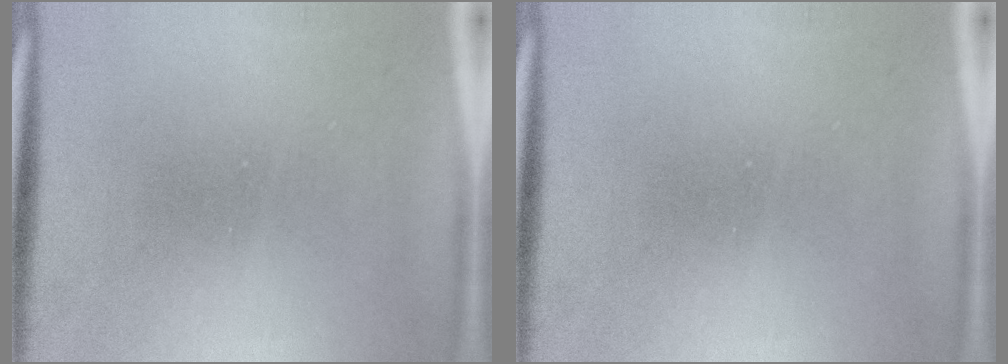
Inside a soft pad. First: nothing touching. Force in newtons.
{"total": 0.0}